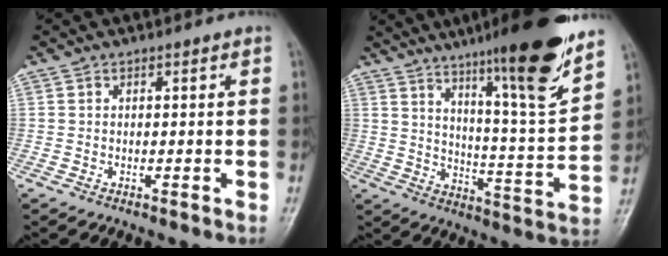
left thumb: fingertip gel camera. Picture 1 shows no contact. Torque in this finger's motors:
{"motor_torque": [1.26, -0.05, 1.50, -1.27, 0.42]}